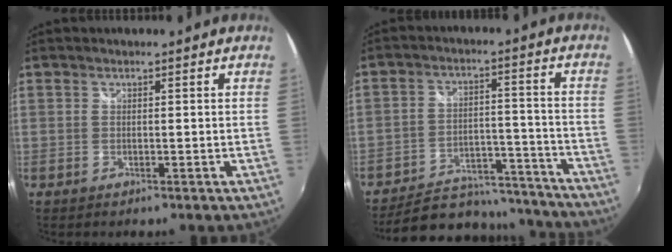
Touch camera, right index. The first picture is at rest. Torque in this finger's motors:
{"motor_torque": [-1.10, -1.04, -0.81, -0.21]}